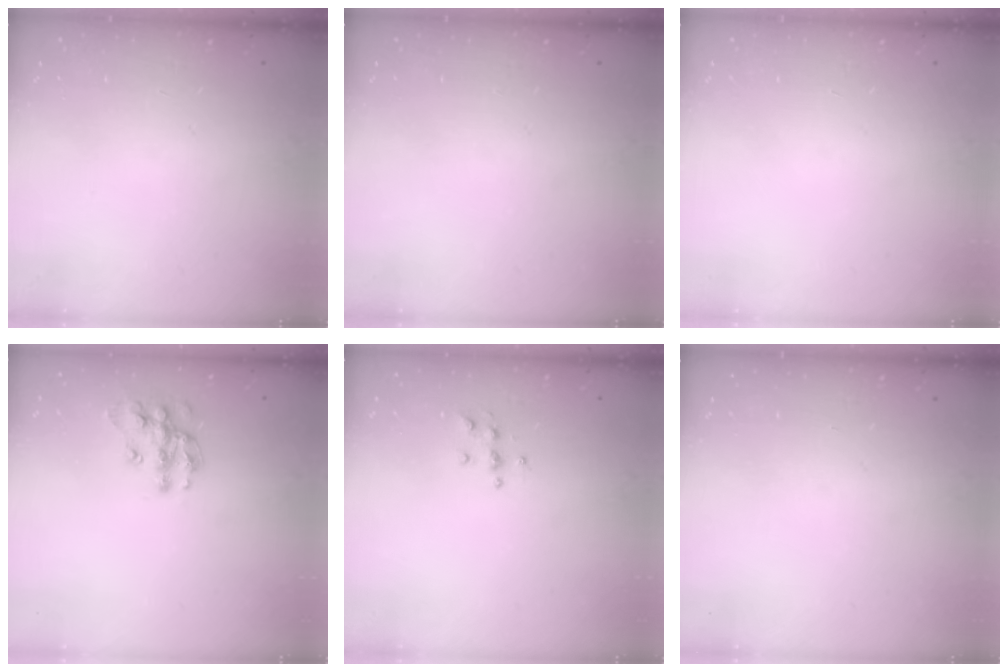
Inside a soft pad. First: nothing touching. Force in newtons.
{"total": 0.0}
{"total": 0.0}
{"total": 12.6, "press": 12.6, "slide": 0.8}
{"total": 4.3, "press": 4.3, "slide": 0.6}
{"total": 0.0}